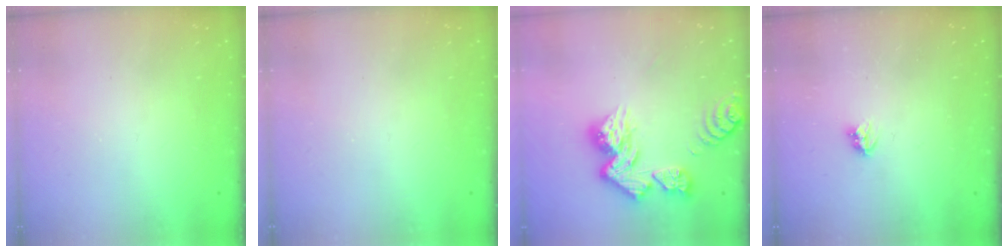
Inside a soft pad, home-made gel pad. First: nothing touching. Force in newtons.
{"total": 0.0}
{"total": 13.6, "press": 13.5, "slide": 1.6}
{"total": 3.6, "press": 3.6, "slide": 0.5}